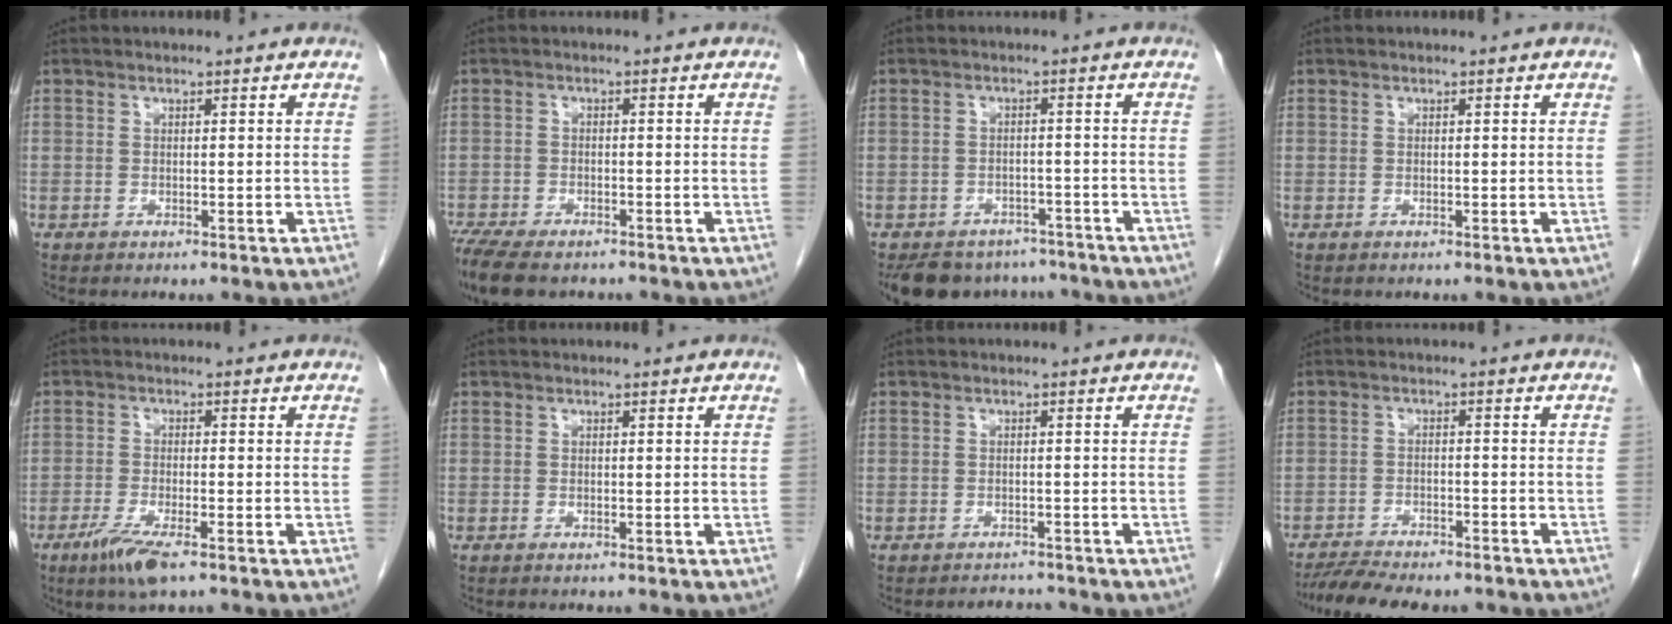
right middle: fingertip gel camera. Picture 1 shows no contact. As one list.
[{"total": 10.0, "force": [-7.7, 3.6, 5.2], "torque": [-0.105, -0.016, -0.121]}, {"total": 10.4, "force": [-8.8, 5.0, 2.2], "torque": [-0.030, 0.004, -0.111]}, {"total": 0.0}, {"total": 5.7, "force": [-3.6, 0.8, 4.4], "torque": [-0.091, -0.014, -0.064]}, {"total": 0.0}, {"total": 1.7, "force": [-1.6, 0.4, -0.2], "torque": [-0.002, -0.006, -0.020]}, {"total": 10.8, "force": [-9.6, 1.8, 4.5], "torque": [-0.068, -0.001, -0.142]}]